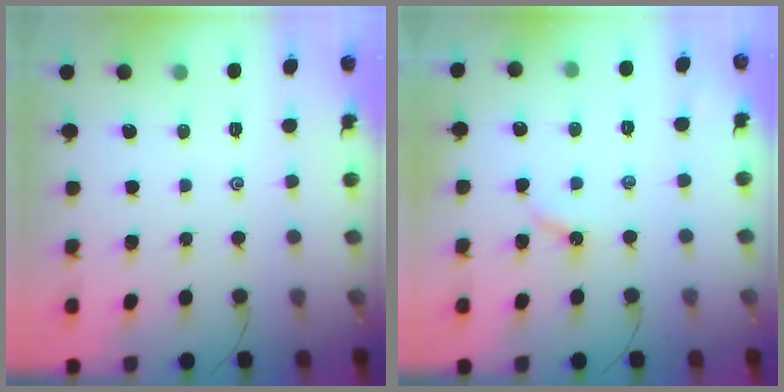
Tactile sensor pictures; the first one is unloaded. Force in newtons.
{"total": 4.2, "press": 4.1, "slide": 0.5}